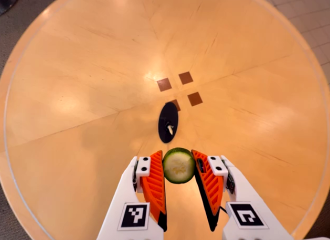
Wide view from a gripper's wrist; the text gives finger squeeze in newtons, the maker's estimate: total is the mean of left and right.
{"total": 6.5, "left": 6.6, "right": 6.5}